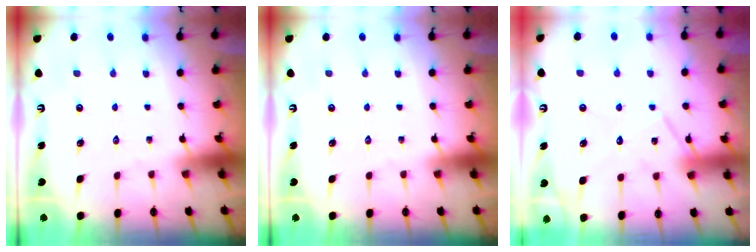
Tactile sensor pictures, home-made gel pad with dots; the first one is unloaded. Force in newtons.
{"total": 0.0}
{"total": 12.1, "press": 12.0, "slide": 0.9}